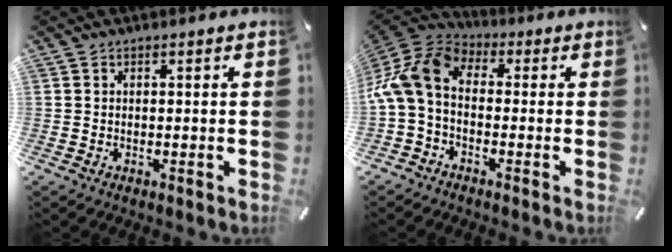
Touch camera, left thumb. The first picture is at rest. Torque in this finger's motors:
{"motor_torque": [2.34, 2.67, 1.23, 0.85, 0.21]}